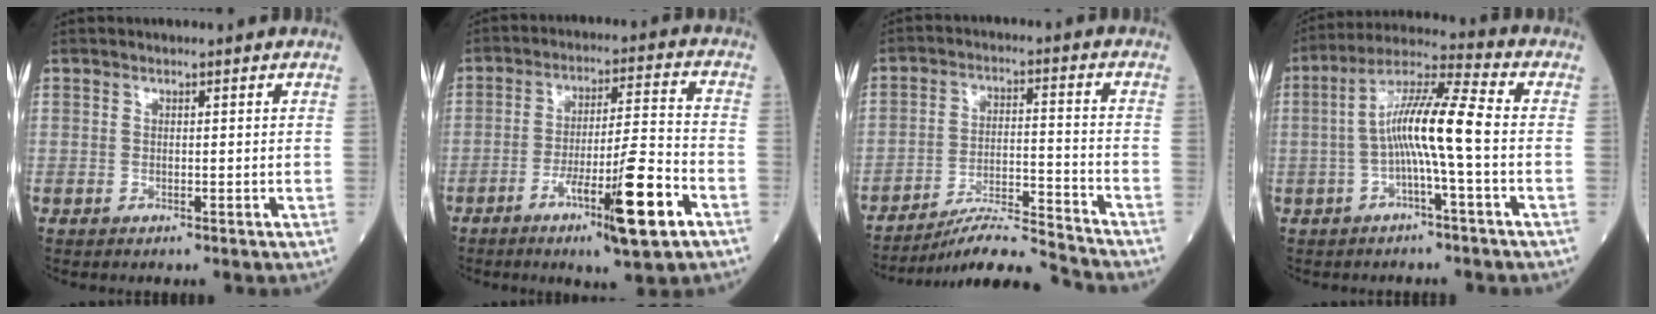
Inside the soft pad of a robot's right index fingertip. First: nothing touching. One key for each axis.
{"total": 12.4, "fx": -5.9, "fy": 0.3, "fz": 10.9, "tx": -0.174, "ty": -0.010, "tz": -0.094}
{"total": 10.1, "fx": -9.7, "fy": -2.2, "fz": 1.8, "tx": -0.027, "ty": 0.006, "tz": -0.173}
{"total": 9.9, "fx": -1.3, "fy": -0.1, "fz": 9.8, "tx": -0.183, "ty": 0.023, "tz": -0.031}